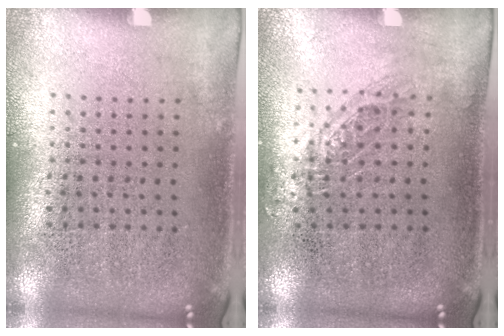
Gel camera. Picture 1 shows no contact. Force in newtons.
{"total": 0.8, "press": 0.8, "slide": 0.2}